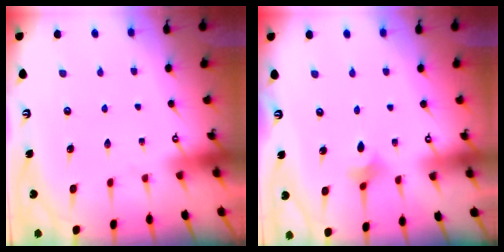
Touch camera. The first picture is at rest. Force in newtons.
{"total": 2.4, "press": 2.4, "slide": 0.5}